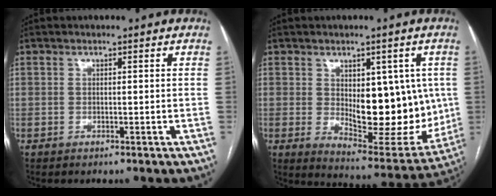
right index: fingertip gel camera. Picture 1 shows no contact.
{"total": 15.4, "force": [0.8, 7.1, 13.6], "torque": [-0.181, -0.009, 0.032]}